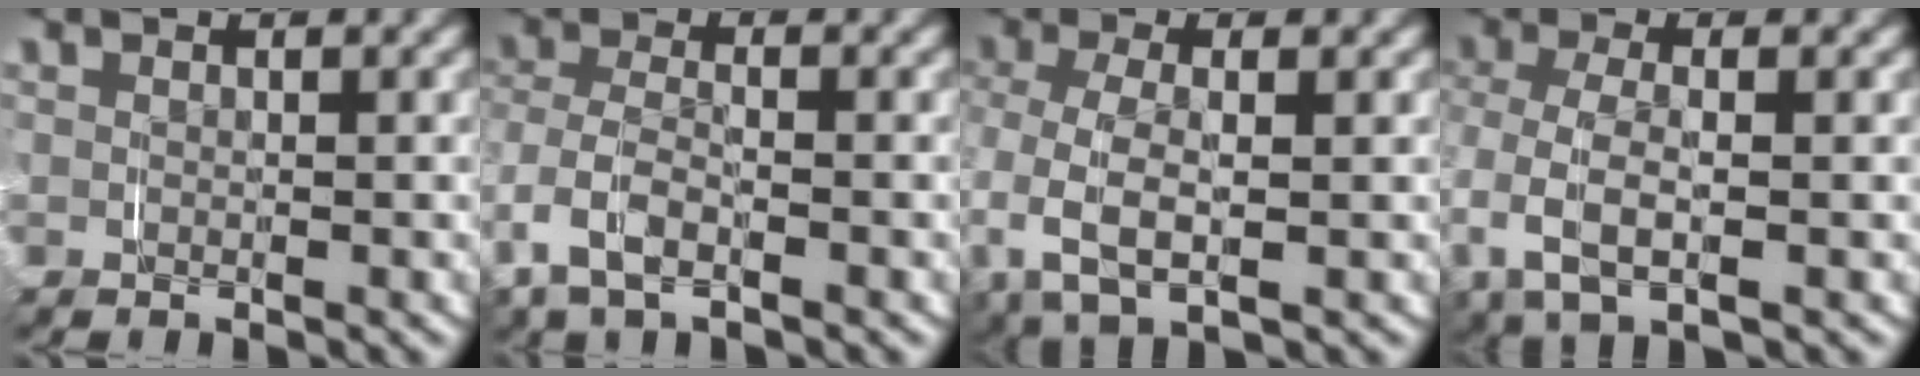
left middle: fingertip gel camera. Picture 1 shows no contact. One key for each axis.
{"total": 3.9, "fx": -1.4, "fy": 2.2, "fz": 2.8, "tx": -0.083, "ty": -0.011, "tz": -0.021}
{"total": 5.6, "fx": -0.5, "fy": 3.1, "fz": 4.7, "tx": -0.128, "ty": -0.010, "tz": -0.003}
{"total": 5.0, "fx": -0.6, "fy": 2.6, "fz": 4.2, "tx": -0.117, "ty": -0.007, "tz": -0.006}